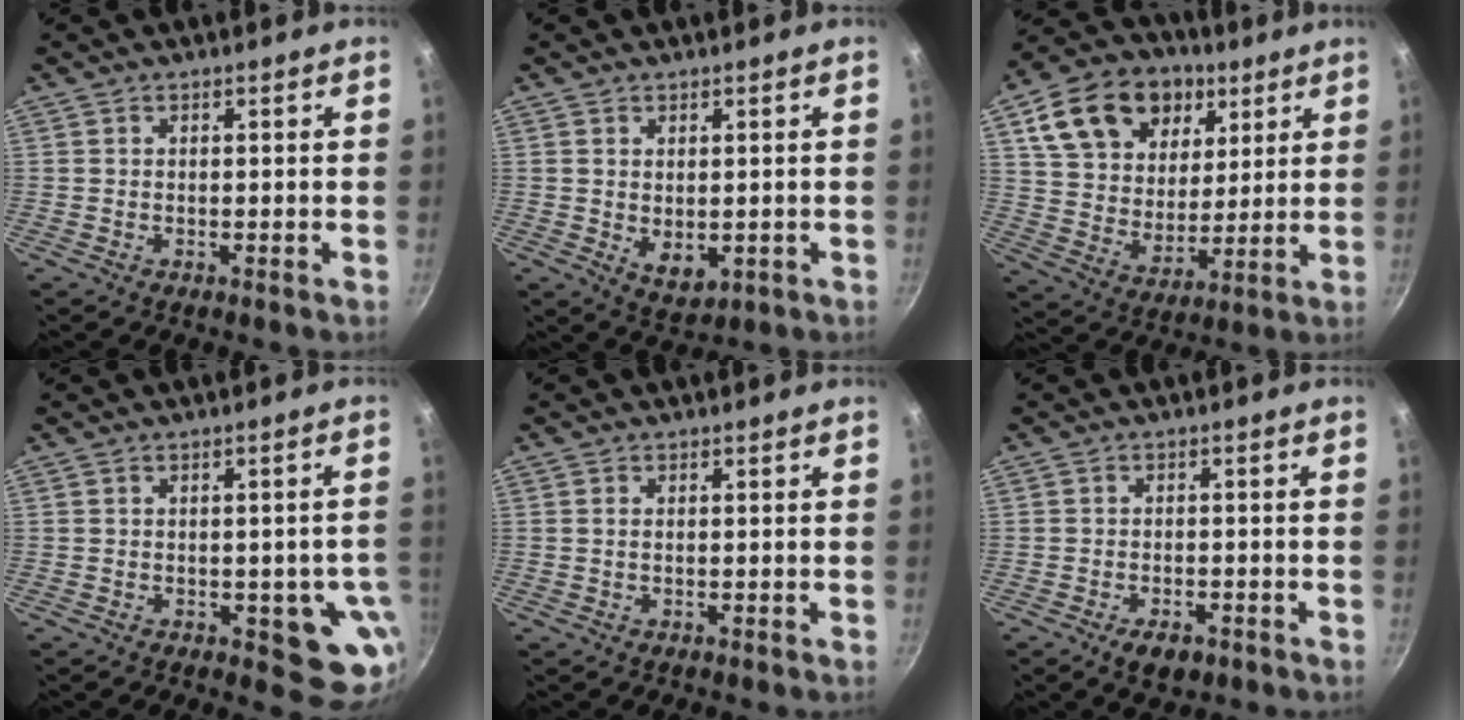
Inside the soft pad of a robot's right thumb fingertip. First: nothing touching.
{"total": 4.7, "force": [0.0, 3.1, 3.6], "torque": [-0.050, -0.015, 0.011]}
{"total": 20.7, "force": [9.0, 14.7, 11.4], "torque": [-0.173, -0.016, 0.156]}
{"total": 9.3, "force": [-2.1, 4.7, 7.7], "torque": [-0.040, -0.001, -0.025]}
{"total": 0.7, "force": [0.1, 0.4, 0.6], "torque": [-0.011, 0.001, 0.001]}
{"total": 4.6, "force": [-2.6, 2.5, 2.8], "torque": [-0.041, 0.015, -0.034]}